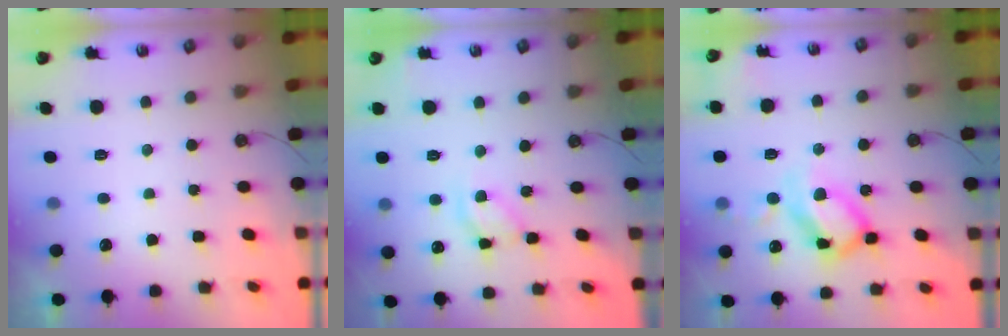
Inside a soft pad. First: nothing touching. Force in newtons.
{"total": 11.3, "press": 11.3, "slide": 1.2}
{"total": 15.9, "press": 15.9, "slide": 1.3}